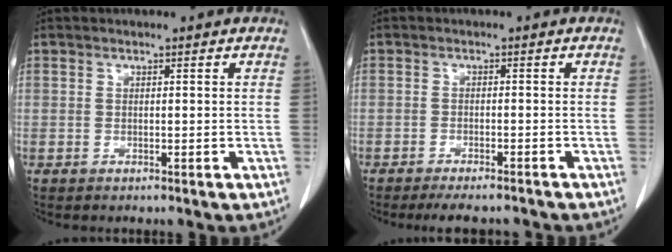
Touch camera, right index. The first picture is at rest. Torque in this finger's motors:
{"motor_torque": [0.42, -0.51, 0.04, -0.01]}